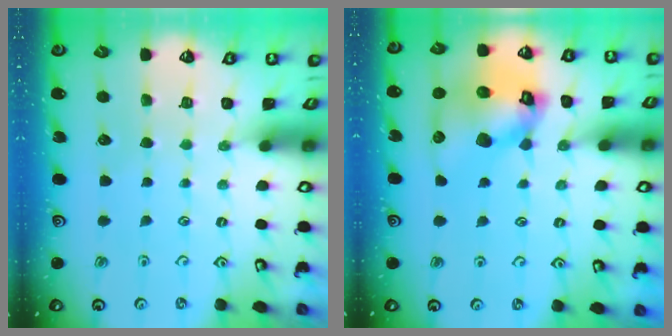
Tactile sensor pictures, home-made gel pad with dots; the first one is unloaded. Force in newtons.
{"total": 15.9, "press": 15.7, "slide": 2.3}